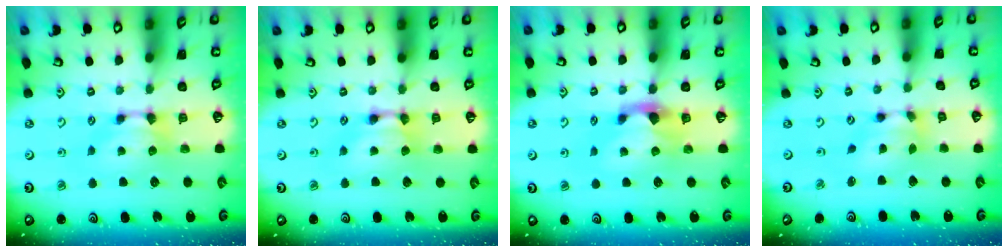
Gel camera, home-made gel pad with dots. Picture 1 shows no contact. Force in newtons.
{"total": 2.0, "press": 2.0, "slide": 0.1}
{"total": 2.1, "press": 1.7, "slide": 1.2}
{"total": 5.0, "press": 4.6, "slide": 1.9}